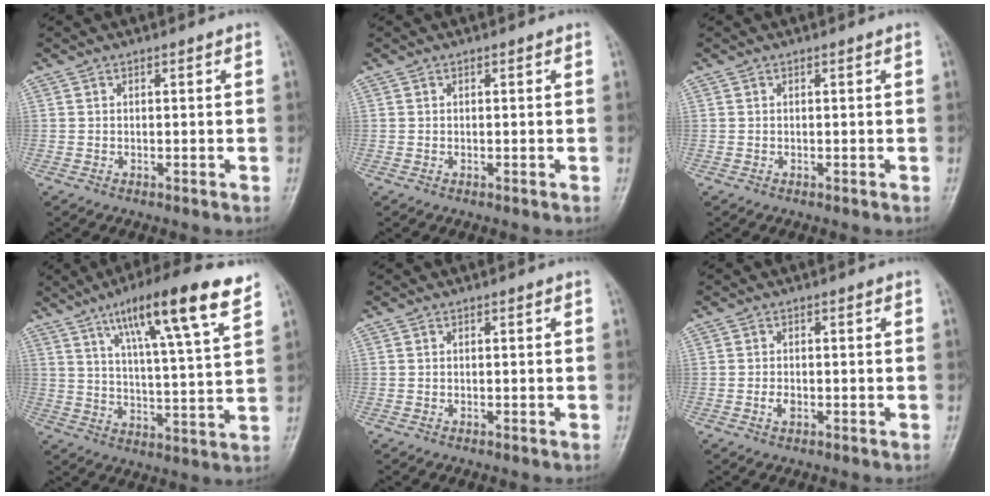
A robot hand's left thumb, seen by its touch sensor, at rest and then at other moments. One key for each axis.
{"total": 0.0}
{"total": 0.0}
{"total": 17.4, "fx": 10.4, "fy": 2.6, "fz": 13.7, "tx": -0.203, "ty": -0.040, "tz": 0.165}
{"total": 0.0}
{"total": 1.6, "fx": -0.5, "fy": 1.0, "fz": 1.1, "tx": -0.020, "ty": 0.000, "tz": -0.012}